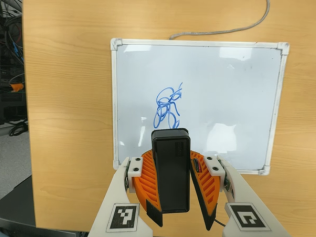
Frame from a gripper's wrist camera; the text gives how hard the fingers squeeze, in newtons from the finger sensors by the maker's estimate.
{"total": 10.1, "left": 10.4, "right": 9.9}